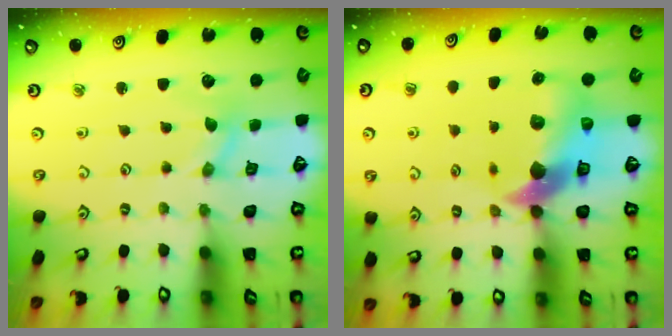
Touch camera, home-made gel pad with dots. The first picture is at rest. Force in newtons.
{"total": 11.6, "press": 11.5, "slide": 1.8}